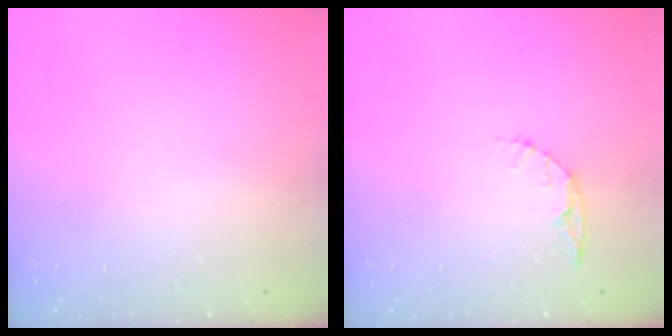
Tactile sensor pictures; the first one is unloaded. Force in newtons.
{"total": 5.0, "press": 5.0, "slide": 0.4}